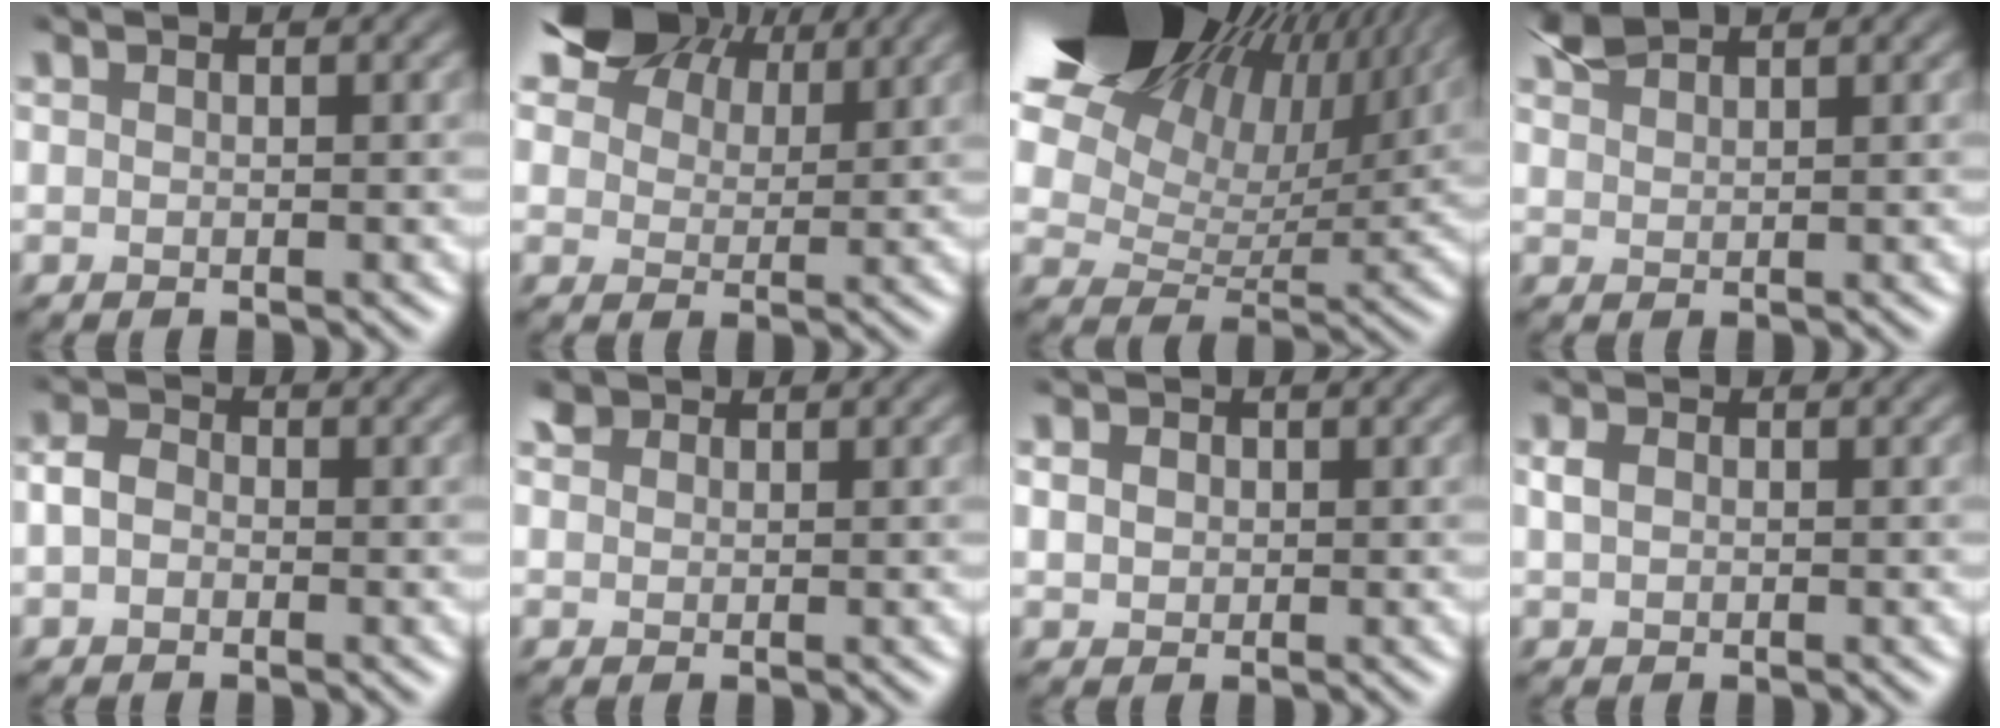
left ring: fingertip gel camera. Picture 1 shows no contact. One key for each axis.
{"total": 8.5, "fx": 5.2, "fy": 5.2, "fz": 4.4, "tx": -0.103, "ty": 0.012, "tz": 0.081}
{"total": 21.1, "fx": 11.0, "fy": 12.5, "fz": 13.0, "tx": -0.229, "ty": 0.060, "tz": 0.170}
{"total": 2.0, "fx": 1.8, "fy": 0.5, "fz": 0.8, "tx": -0.018, "ty": 0.008, "tz": 0.032}
{"total": 2.3, "fx": -1.0, "fy": 1.7, "fz": 1.2, "tx": -0.022, "ty": 0.002, "tz": -0.033}
{"total": 1.1, "fx": 0.6, "fy": 0.9, "fz": 0.2, "tx": -0.007, "ty": 0.003, "tz": 0.009}
{"total": 2.2, "fx": 0.5, "fy": 1.9, "fz": 1.1, "tx": -0.032, "ty": 0.007, "tz": 0.003}
{"total": 1.2, "fx": -0.3, "fy": 1.0, "fz": 0.7, "tx": -0.016, "ty": 0.000, "tz": -0.009}